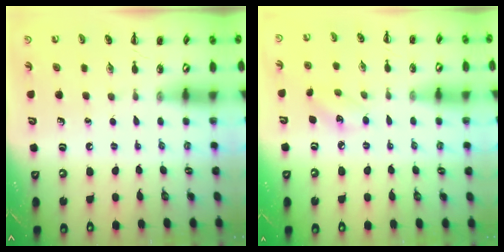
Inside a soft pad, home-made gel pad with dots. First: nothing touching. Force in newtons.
{"total": 5.4, "press": 5.2, "slide": 1.4}